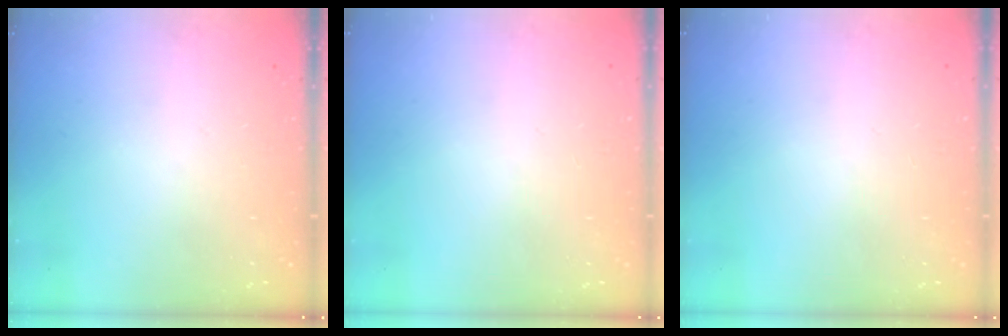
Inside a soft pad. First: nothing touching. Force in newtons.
{"total": 0.6, "press": 0.6, "slide": 0.2}
{"total": 0.6, "press": 0.6, "slide": 0.2}